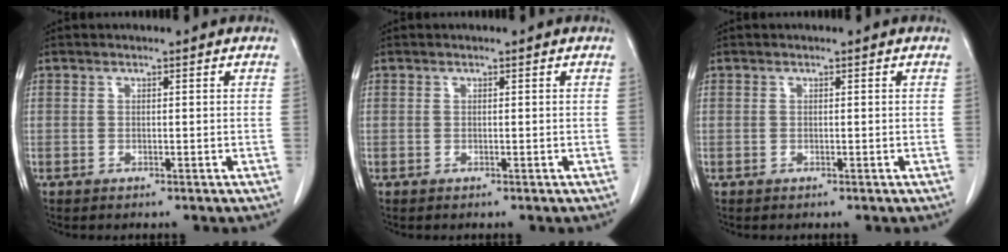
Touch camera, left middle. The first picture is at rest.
{"total": 0.0}
{"total": 0.0}